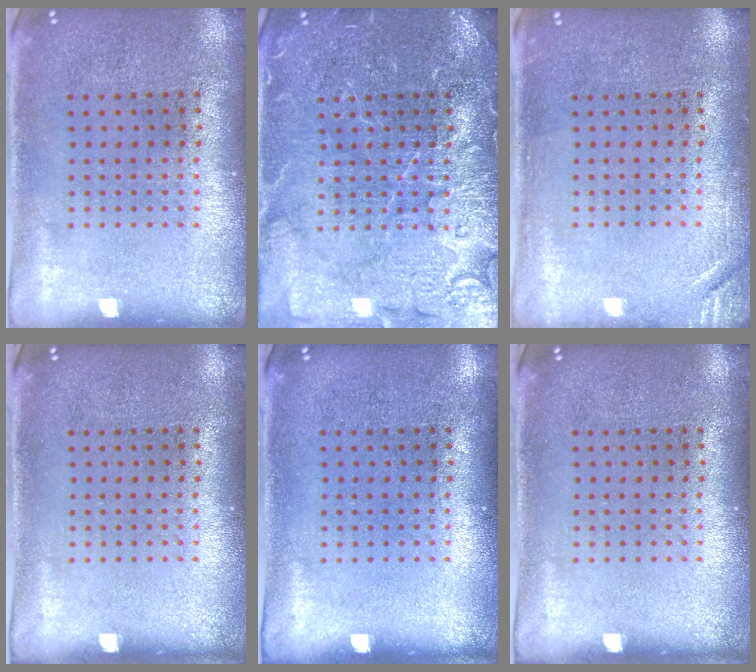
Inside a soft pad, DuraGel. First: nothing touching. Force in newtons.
{"total": 6.5, "press": 6.4, "slide": 1.0}
{"total": 1.5, "press": 1.5, "slide": 0.3}
{"total": 0.0}
{"total": 0.0}
{"total": 0.0}